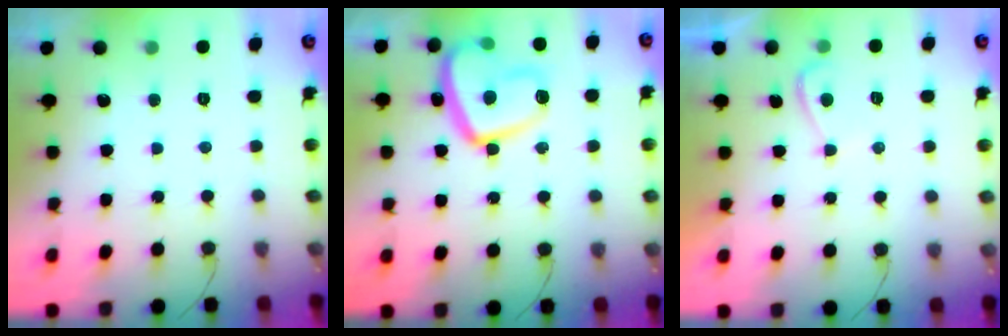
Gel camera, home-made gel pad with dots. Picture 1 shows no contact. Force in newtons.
{"total": 17.7, "press": 17.5, "slide": 2.0}
{"total": 2.6, "press": 2.4, "slide": 0.8}